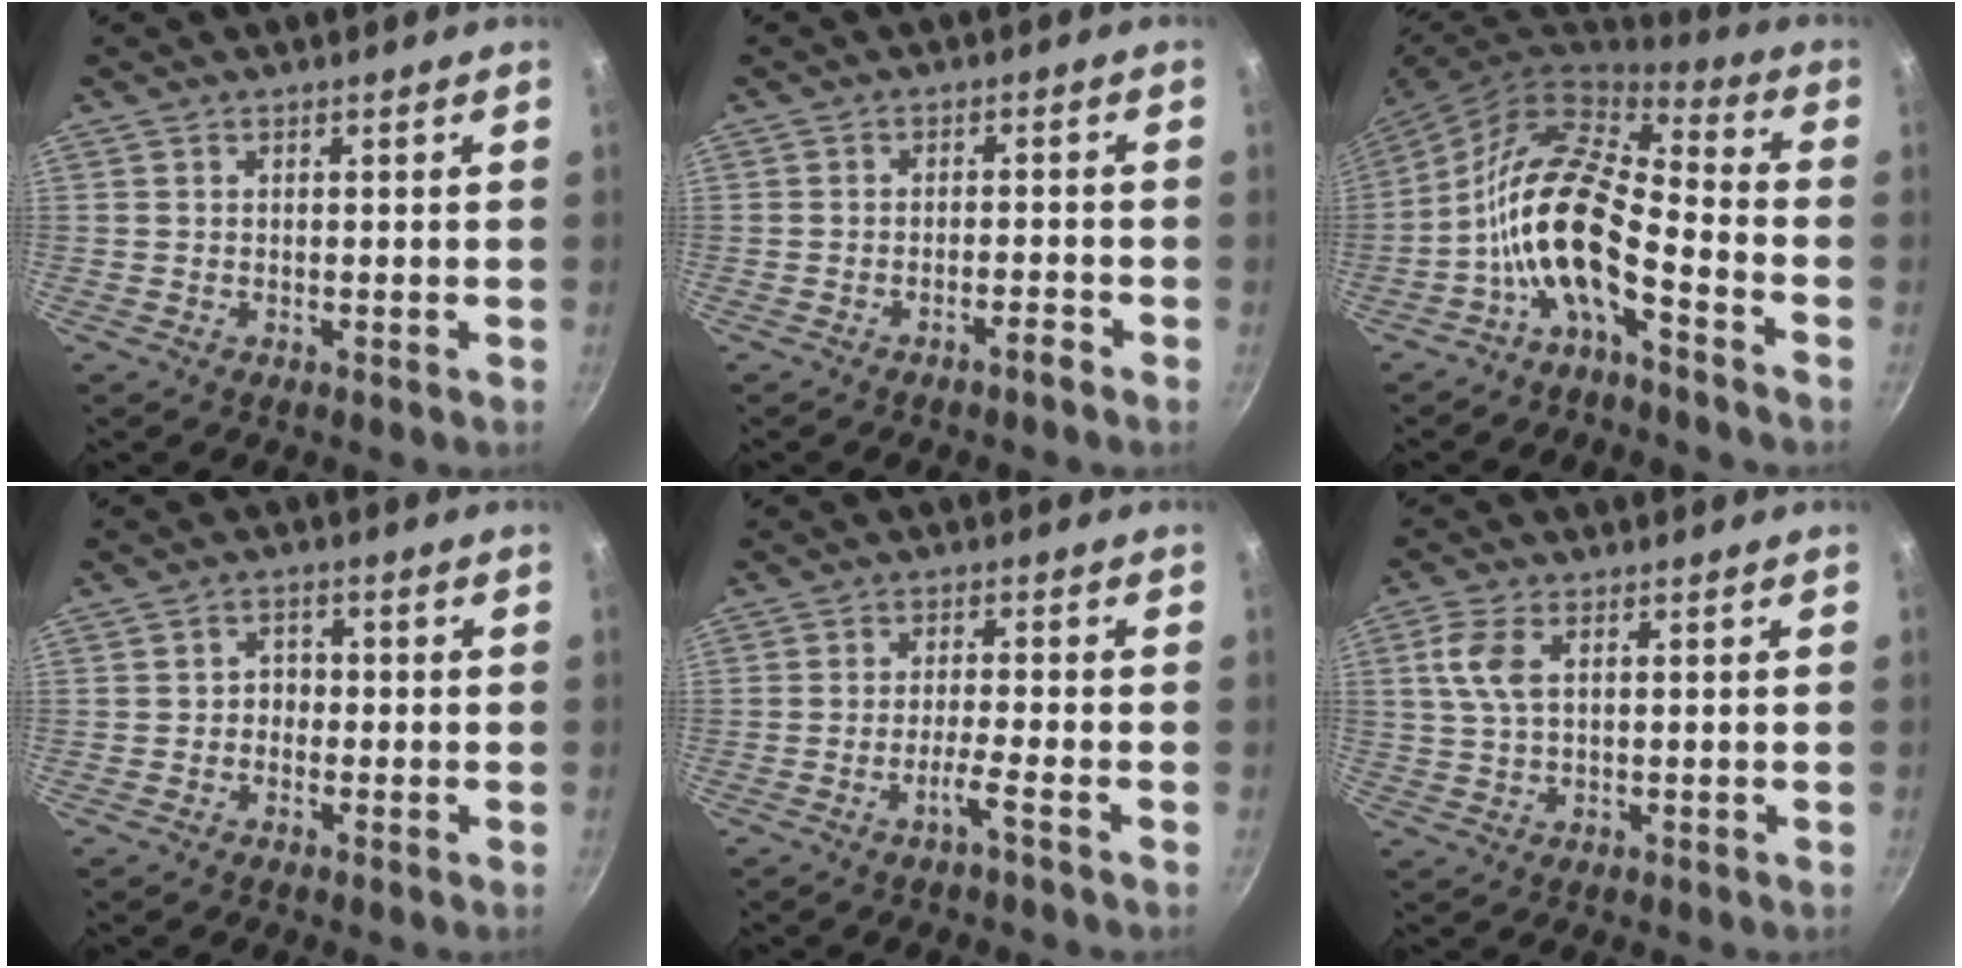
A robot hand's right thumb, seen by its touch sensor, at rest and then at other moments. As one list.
[{"total": 2.4, "force": [-1.9, 0.3, 1.5], "torque": [-0.027, 0.018, -0.028]}, {"total": 14.5, "force": [-5.6, 5.8, 12.1], "torque": [-0.224, 0.063, -0.120]}, {"total": 2.6, "force": [-0.7, 2.2, 1.2], "torque": [0.001, 0.010, -0.015]}, {"total": 3.4, "force": [-2.0, -0.4, 2.8], "torque": [-0.056, 0.016, -0.039]}, {"total": 5.8, "force": [1.6, 3.0, 4.6], "torque": [-0.099, 0.005, 0.031]}]